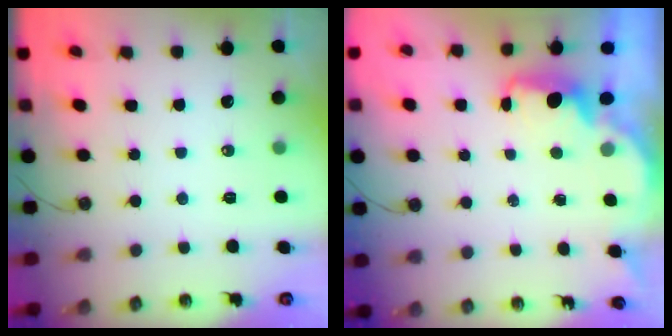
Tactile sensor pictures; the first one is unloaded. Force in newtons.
{"total": 1.8, "press": 1.7, "slide": 0.7}